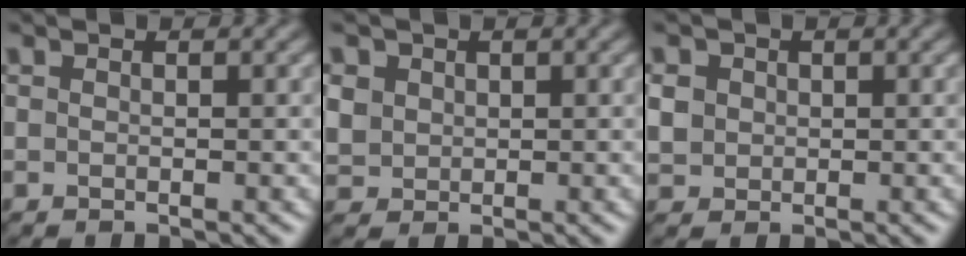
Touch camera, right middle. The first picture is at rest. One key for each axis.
{"total": 3.6, "fx": 1.2, "fy": 3.0, "fz": 1.5, "tx": -0.067, "ty": 0.015, "tz": 0.032}
{"total": 2.1, "fx": 0.4, "fy": 1.9, "fz": 0.7, "tx": -0.021, "ty": 0.003, "tz": 0.010}